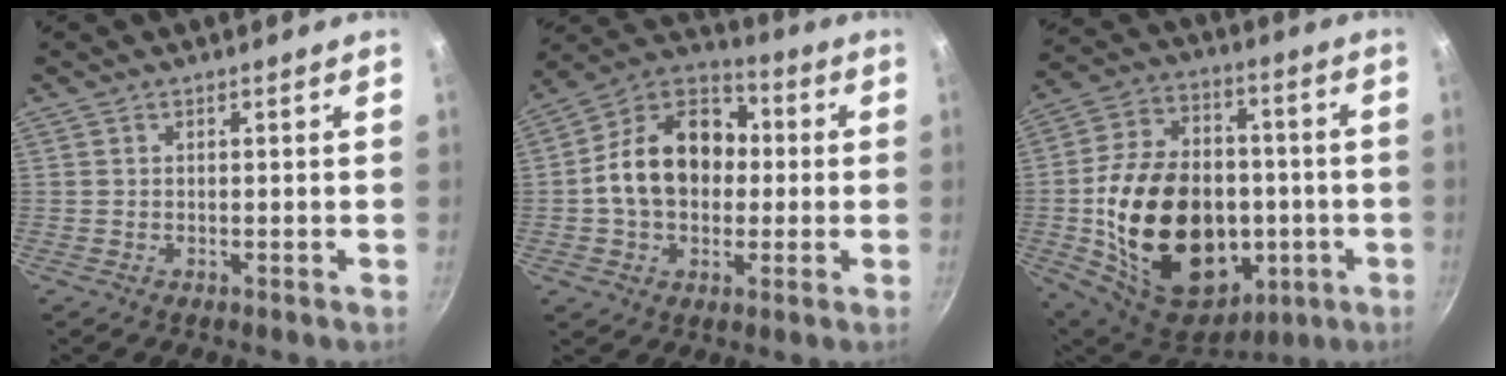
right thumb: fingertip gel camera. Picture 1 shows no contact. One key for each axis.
{"total": 17.3, "fx": 0.1, "fy": 13.0, "fz": 11.5, "tx": -0.159, "ty": 0.039, "tz": -0.017}
{"total": 30.5, "fx": -4.4, "fy": 21.0, "fz": 21.7, "tx": -0.354, "ty": 0.033, "tz": -0.051}